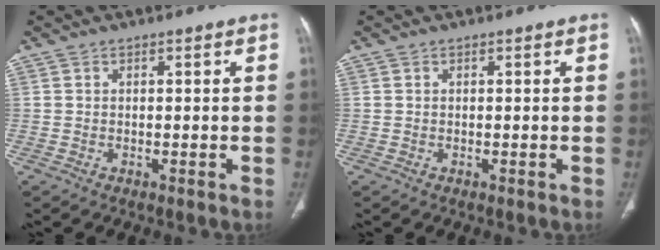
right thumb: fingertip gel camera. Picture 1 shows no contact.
{"total": 0.0}